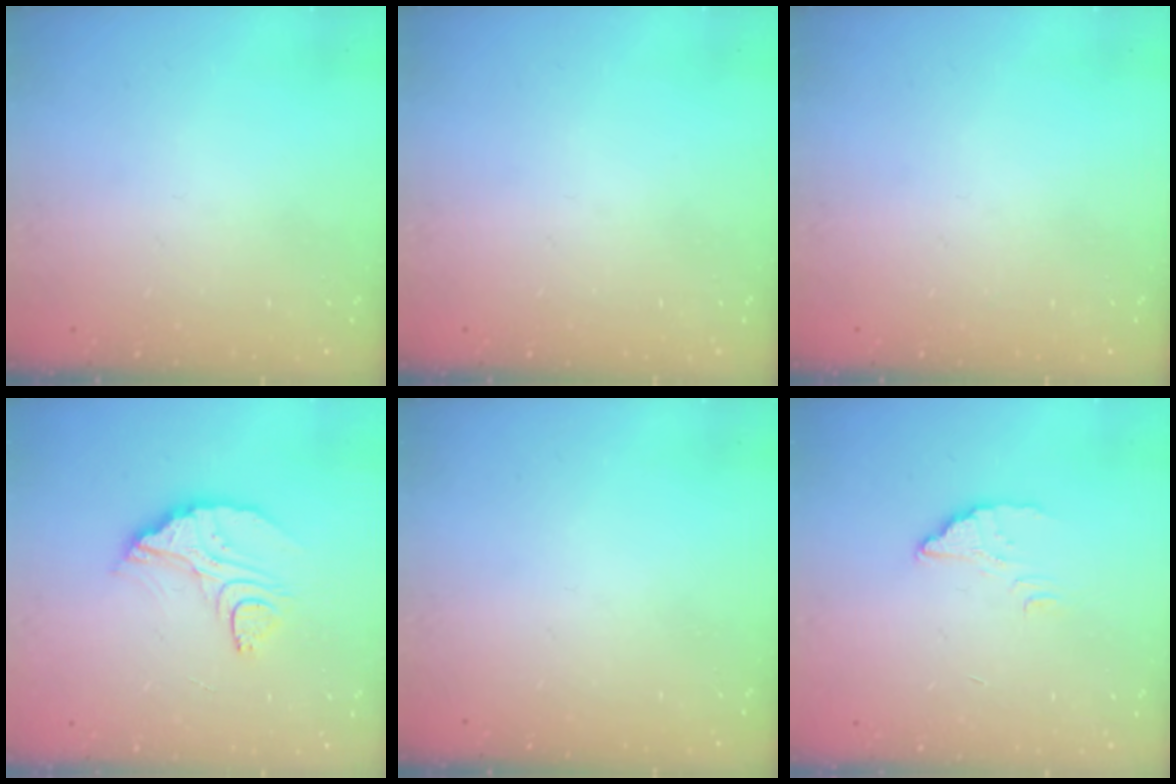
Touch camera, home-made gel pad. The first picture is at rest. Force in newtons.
{"total": 0.0}
{"total": 0.0}
{"total": 10.7, "press": 10.7, "slide": 0.8}
{"total": 0.0}
{"total": 2.7, "press": 2.7, "slide": 0.1}